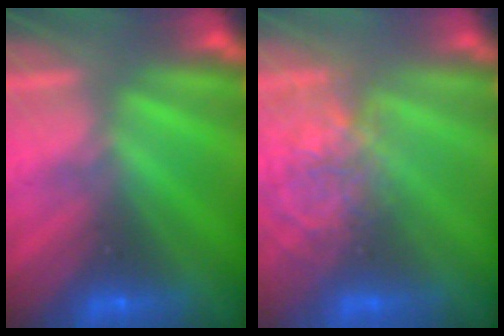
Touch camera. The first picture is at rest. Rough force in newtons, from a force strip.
{"total": 3.9}